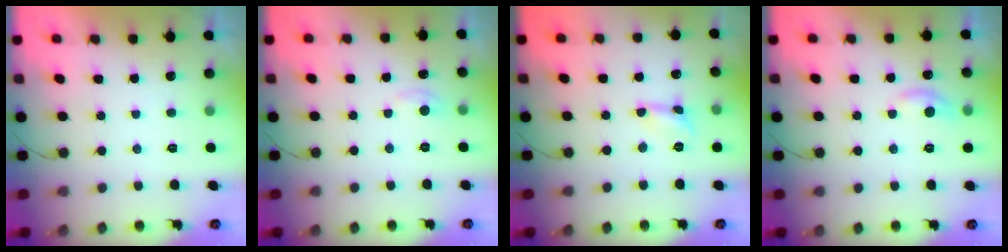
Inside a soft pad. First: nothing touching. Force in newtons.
{"total": 4.6, "press": 4.6, "slide": 0.7}
{"total": 2.8, "press": 2.7, "slide": 0.3}
{"total": 6.1, "press": 6.1, "slide": 0.6}